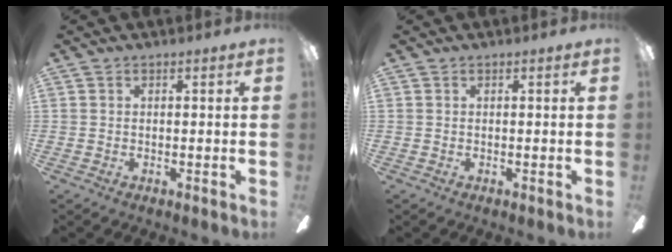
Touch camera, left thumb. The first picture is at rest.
{"total": 0.0}